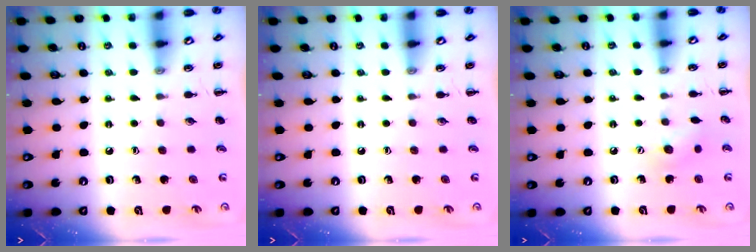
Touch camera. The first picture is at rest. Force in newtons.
{"total": 0.0}
{"total": 5.2, "press": 5.1, "slide": 1.1}